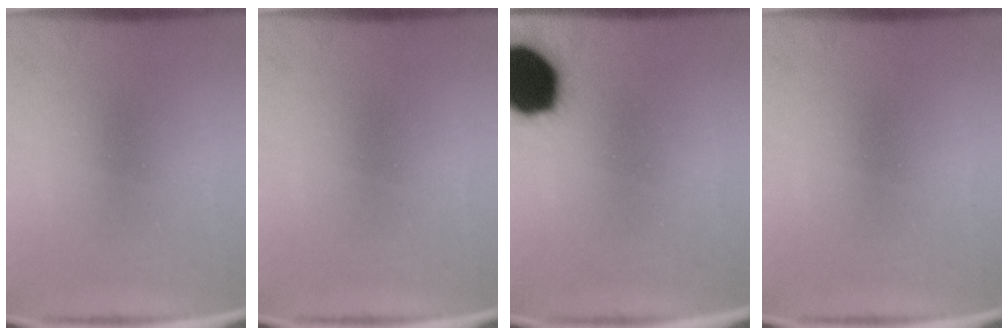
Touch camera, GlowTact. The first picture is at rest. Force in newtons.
{"total": 0.0}
{"total": 18.6}
{"total": 0.0}